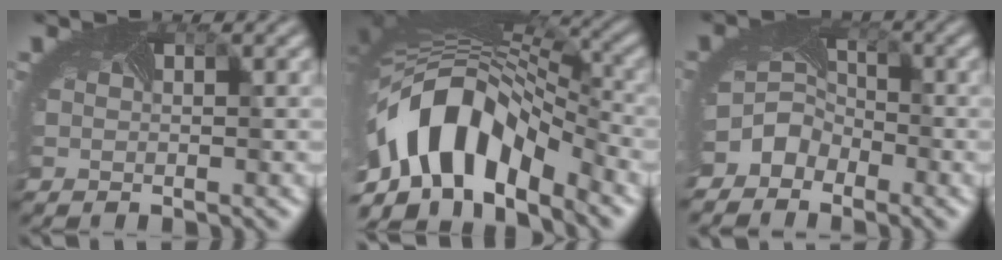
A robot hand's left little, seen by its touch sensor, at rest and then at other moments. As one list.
[{"total": 12.5, "force": [-5.3, 7.1, 8.9], "torque": [-0.173, -0.006, -0.090]}, {"total": 3.8, "force": [-2.7, 2.5, 0.9], "torque": [-0.008, -0.003, -0.058]}]